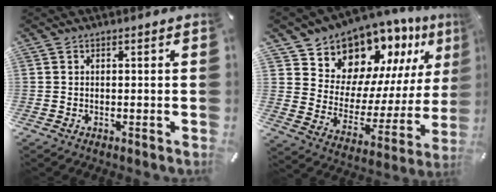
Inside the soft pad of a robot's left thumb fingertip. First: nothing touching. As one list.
[{"total": 13.4, "force": [11.6, 6.7, 0.6], "torque": [-0.018, -0.135, 0.204]}]